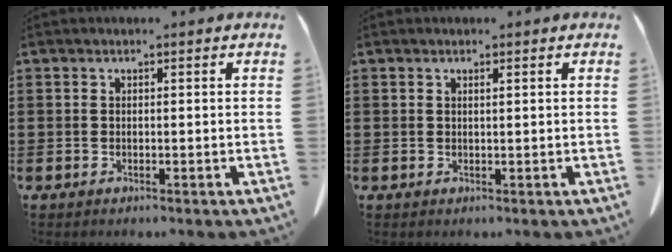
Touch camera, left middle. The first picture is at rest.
{"total": 0.6, "force": [0.3, 0.0, 0.5], "torque": [-0.009, -0.001, 0.006]}